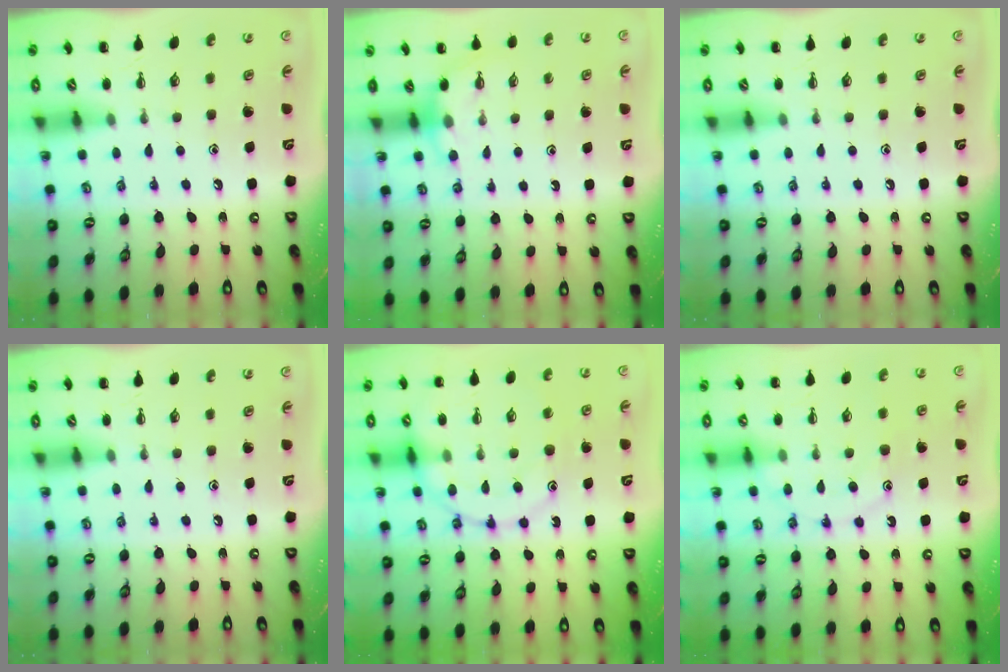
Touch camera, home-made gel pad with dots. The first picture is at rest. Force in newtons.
{"total": 3.7, "press": 3.6, "slide": 0.9}
{"total": 0.0}
{"total": 0.0}
{"total": 14.9, "press": 14.8, "slide": 1.8}
{"total": 10.6, "press": 10.6, "slide": 0.7}